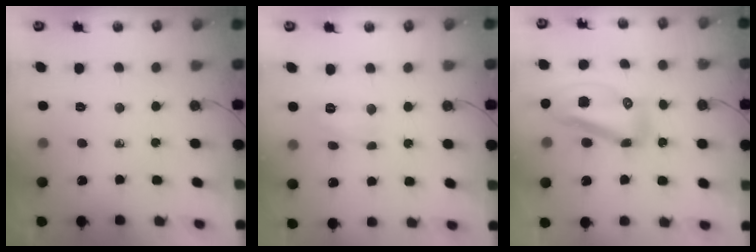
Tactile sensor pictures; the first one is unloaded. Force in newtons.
{"total": 5.4, "press": 5.4, "slide": 0.6}
{"total": 14.7, "press": 14.4, "slide": 3.3}